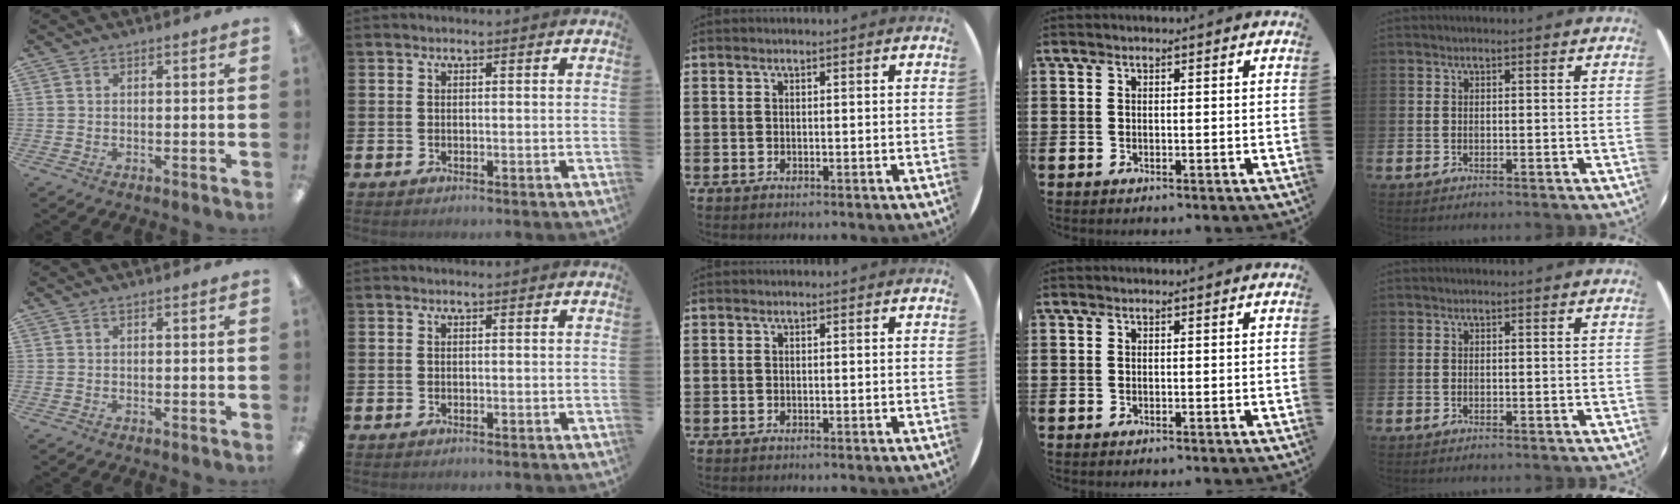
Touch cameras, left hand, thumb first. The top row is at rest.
{}